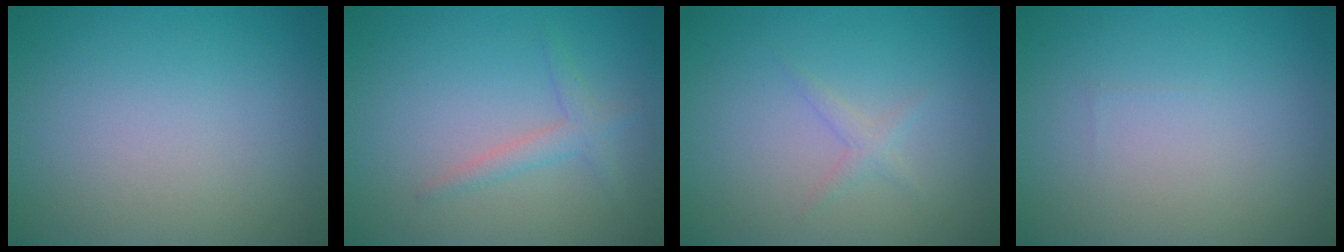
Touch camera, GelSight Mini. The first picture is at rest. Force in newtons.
{"total": 1.6, "press": 1.6, "slide": 0.0}
{"total": 1.1, "press": 1.1, "slide": 0.1}
{"total": 0.0}